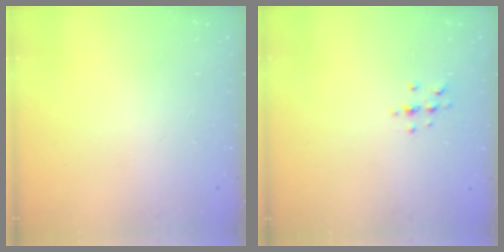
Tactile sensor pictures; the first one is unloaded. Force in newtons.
{"total": 3.7, "press": 3.7, "slide": 0.5}